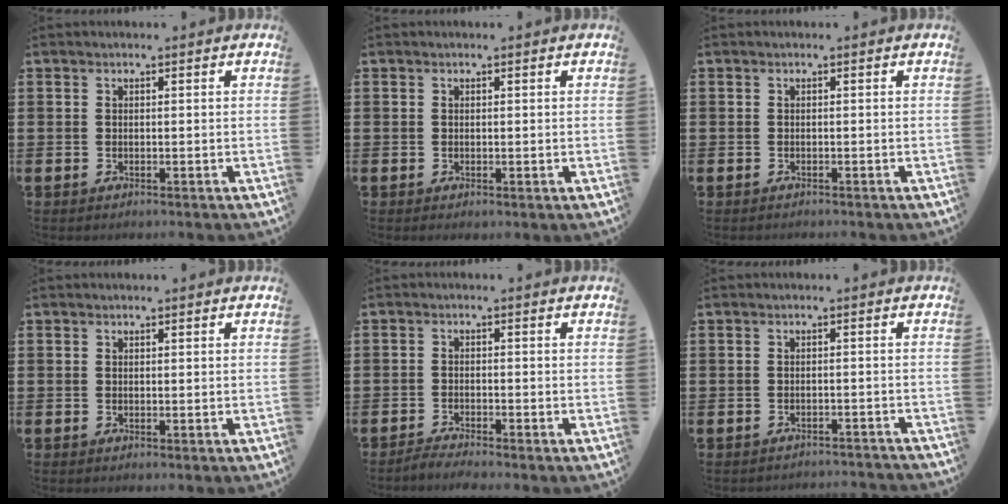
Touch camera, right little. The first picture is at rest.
{"total": 0.0}
{"total": 0.7, "force": [-0.7, 0.0, 0.0], "torque": [-0.001, -0.001, -0.015]}
{"total": 0.0}
{"total": 2.1, "force": [-2.1, -0.2, 0.1], "torque": [-0.004, 0.003, -0.043]}
{"total": 1.1, "force": [-1.1, 0.0, 0.0], "torque": [-0.004, 0.006, -0.024]}